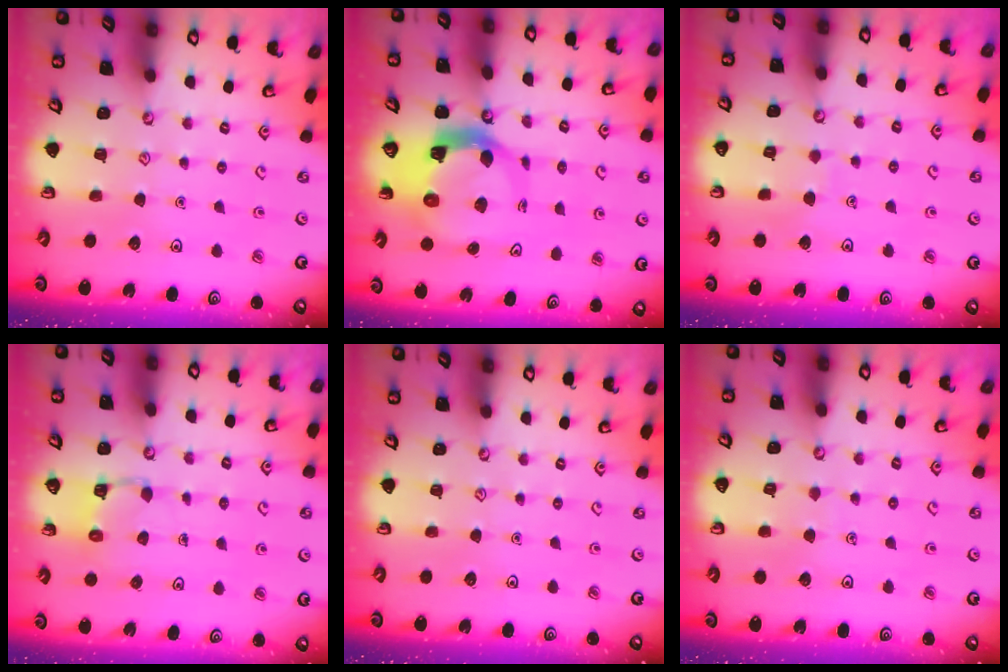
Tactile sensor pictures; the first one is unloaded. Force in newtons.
{"total": 8.2, "press": 8.2, "slide": 1.1}
{"total": 3.9, "press": 3.9, "slide": 0.2}
{"total": 4.7, "press": 4.7, "slide": 0.4}
{"total": 0.0}
{"total": 2.9, "press": 2.9, "slide": 0.3}